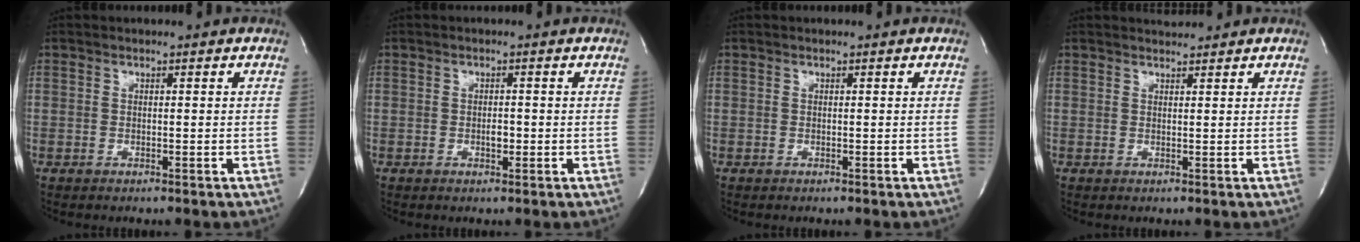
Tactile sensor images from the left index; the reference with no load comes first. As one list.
[{"total": 1.3, "force": [-0.4, 0.6, 1.0], "torque": [-0.017, -0.001, -0.005]}, {"total": 0.0}, {"total": 1.6, "force": [1.6, 0.0, 0.0], "torque": [-0.007, 0.006, 0.030]}]